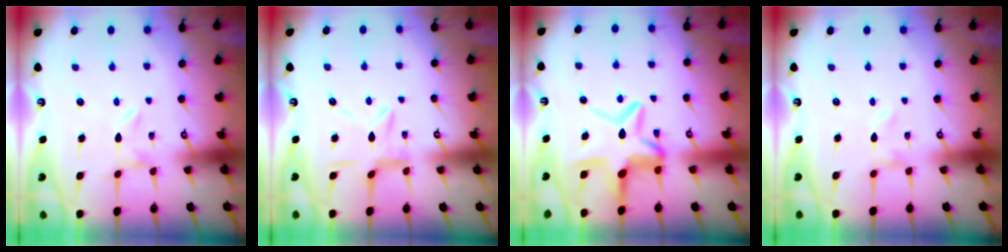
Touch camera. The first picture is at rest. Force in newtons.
{"total": 6.8, "press": 6.8, "slide": 0.7}
{"total": 11.1, "press": 11.0, "slide": 1.1}
{"total": 0.0}